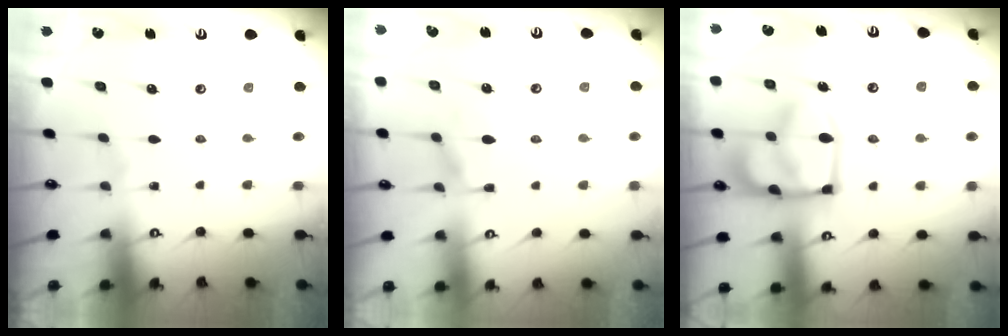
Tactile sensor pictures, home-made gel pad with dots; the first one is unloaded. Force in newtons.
{"total": 1.4, "press": 0.3, "slide": 1.4}
{"total": 18.1, "press": 18.0, "slide": 1.9}